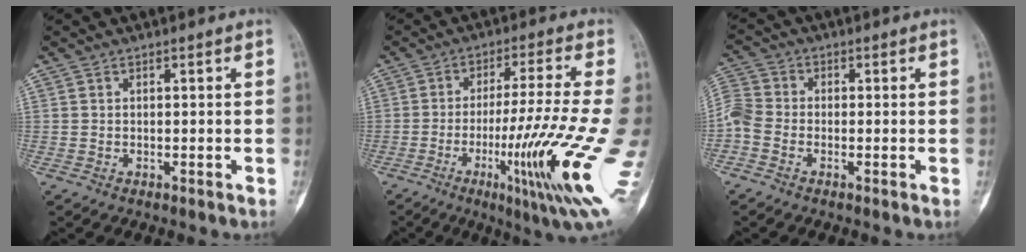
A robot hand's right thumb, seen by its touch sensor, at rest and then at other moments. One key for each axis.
{"total": 18.3, "fx": -4.8, "fy": 1.3, "fz": 17.6, "tx": -0.271, "ty": -0.009, "tz": -0.070}
{"total": 5.8, "fx": -1.9, "fy": 4.3, "fz": 3.3, "tx": -0.076, "ty": 0.013, "tz": -0.053}